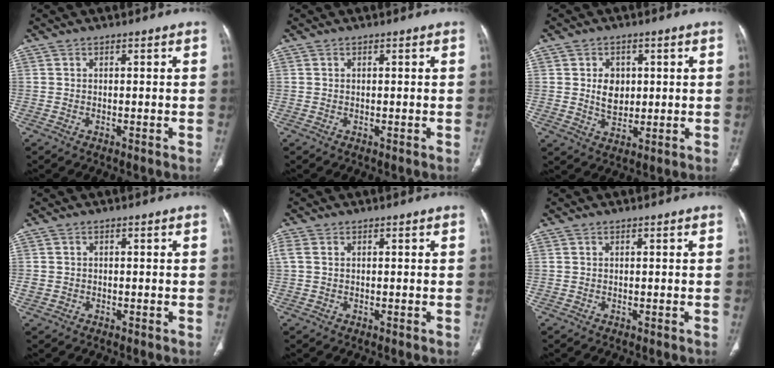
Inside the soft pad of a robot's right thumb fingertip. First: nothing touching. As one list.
[{"total": 0.0}, {"total": 6.0, "force": [1.0, 4.6, 3.7], "torque": [-0.032, -0.007, 0.023]}, {"total": 1.6, "force": [-0.4, 1.5, 0.6], "torque": [-0.009, 0.006, -0.004]}, {"total": 2.0, "force": [0.2, 1.3, 1.4], "torque": [-0.052, 0.008, 0.004]}, {"total": 0.0}]